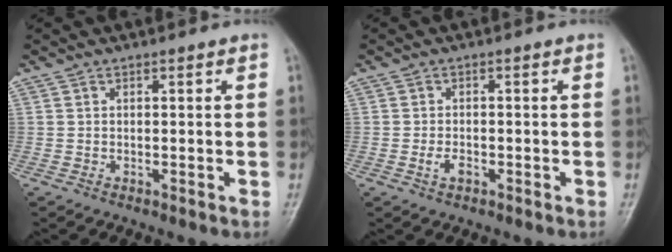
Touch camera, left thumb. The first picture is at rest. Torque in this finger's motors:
{"motor_torque": [0.02, 0.08, 0.32, -0.02, 0.00]}